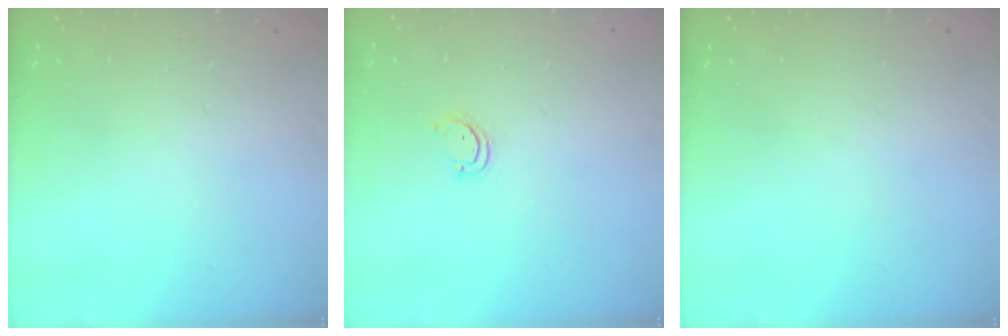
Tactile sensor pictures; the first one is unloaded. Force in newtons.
{"total": 2.7, "press": 2.6, "slide": 0.3}
{"total": 0.0}